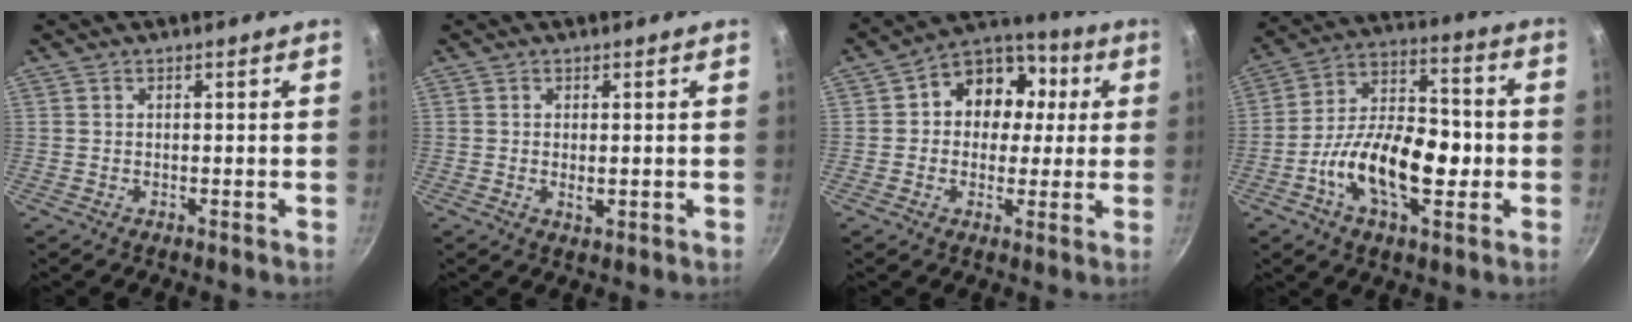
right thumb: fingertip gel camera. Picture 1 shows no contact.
{"total": 2.1, "force": [-0.1, 0.9, 1.9], "torque": [-0.034, -0.005, 0.000]}
{"total": 13.3, "force": [2.1, 10.9, 7.3], "torque": [-0.065, 0.022, 0.011]}
{"total": 17.7, "force": [-4.2, 9.4, 14.4], "torque": [-0.214, 0.043, -0.081]}